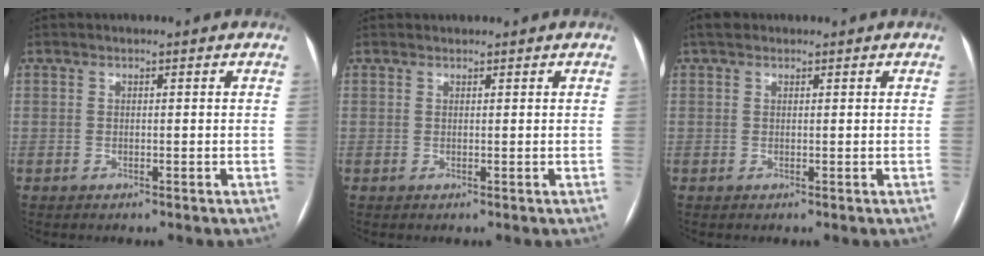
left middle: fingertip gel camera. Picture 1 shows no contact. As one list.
[{"total": 0.7, "force": [0.7, 0.3, 0.0], "torque": [-0.003, 0.010, 0.013]}, {"total": 1.6, "force": [1.2, 1.0, 0.6], "torque": [-0.014, 0.018, 0.018]}]